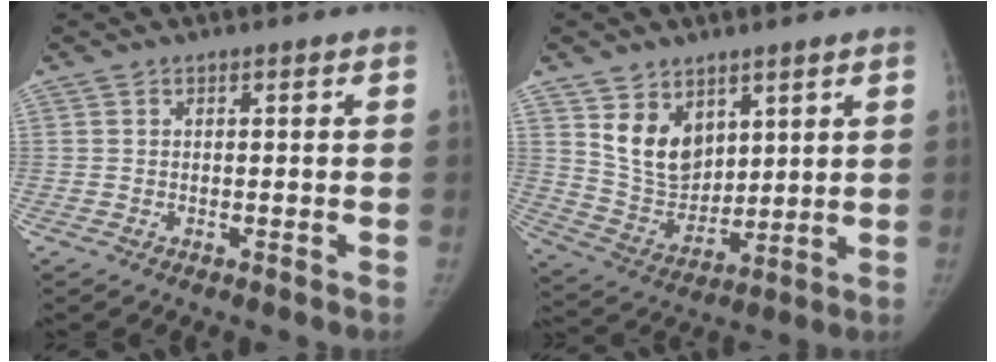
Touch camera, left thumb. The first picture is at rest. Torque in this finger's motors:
{"motor_torque": [0.05, 0.30, 0.03, -0.12, 0.04]}